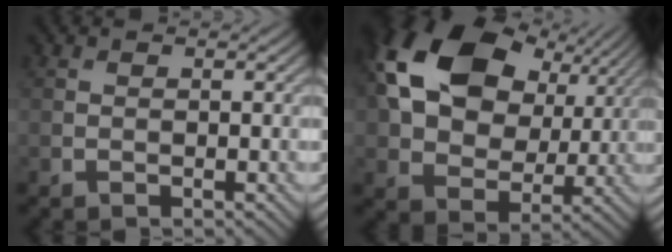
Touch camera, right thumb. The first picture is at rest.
{"total": 19.1, "force": [6.8, 13.0, 12.2], "torque": [-0.265, 0.030, 0.122]}